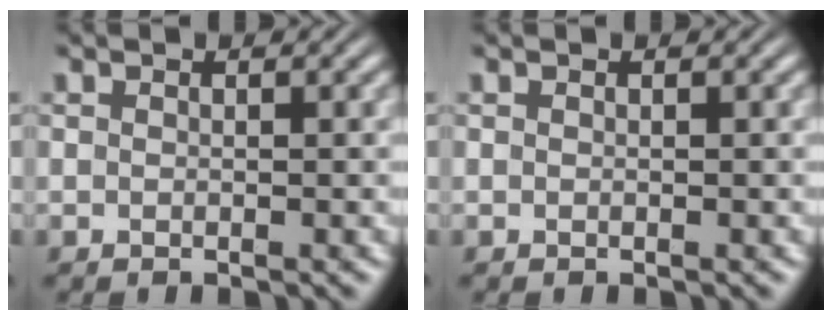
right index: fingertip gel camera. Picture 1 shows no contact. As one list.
[{"total": 0.0}]